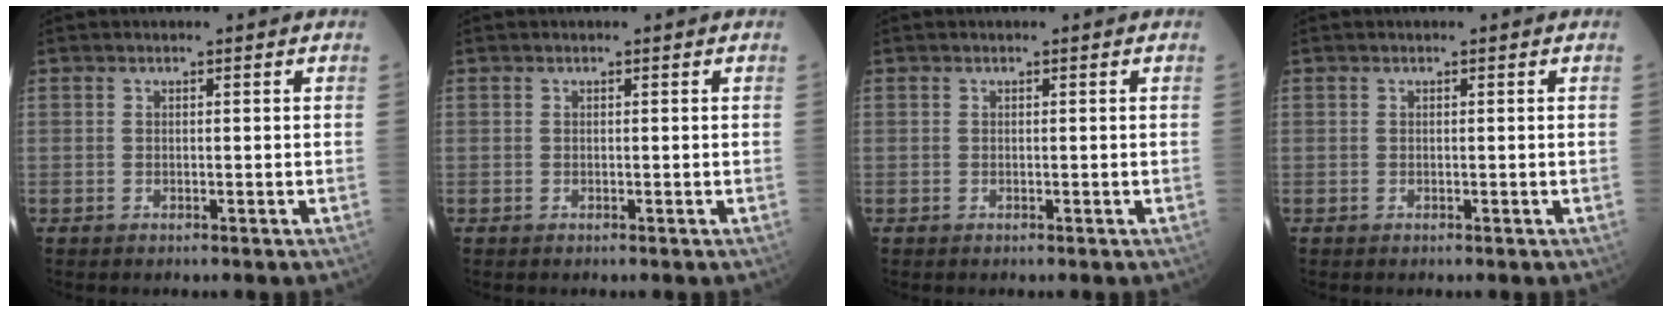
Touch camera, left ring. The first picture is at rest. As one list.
[{"total": 0.0}, {"total": 0.0}, {"total": 0.0}]